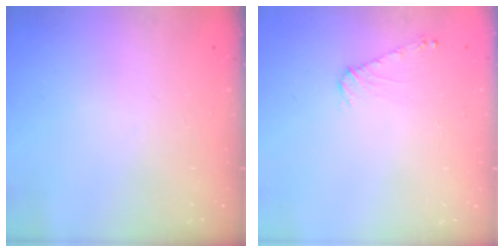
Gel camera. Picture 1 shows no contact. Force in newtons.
{"total": 5.8, "press": 5.8, "slide": 0.7}